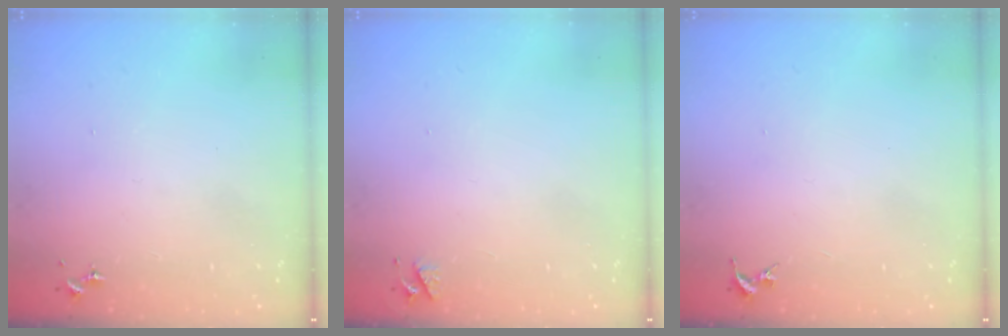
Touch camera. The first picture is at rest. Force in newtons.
{"total": 3.6, "press": 3.5, "slide": 0.6}
{"total": 0.0}